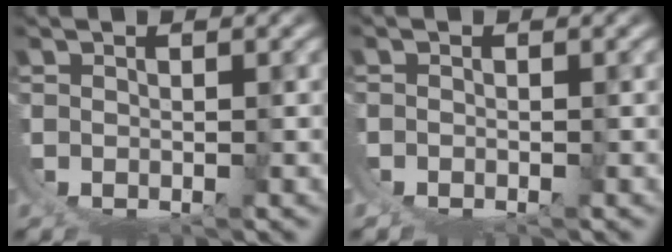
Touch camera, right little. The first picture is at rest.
{"total": 0.9, "force": [-0.1, 0.7, 0.4], "torque": [-0.013, 0.001, -0.004]}